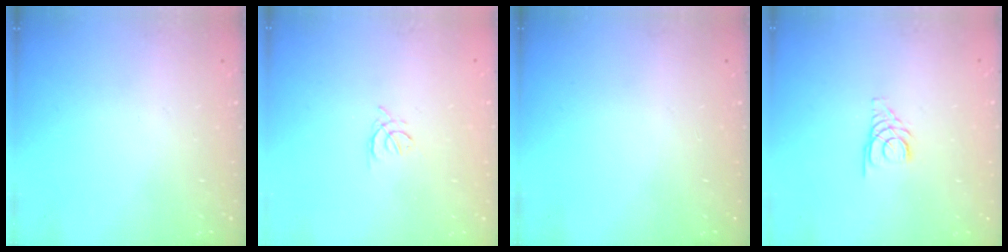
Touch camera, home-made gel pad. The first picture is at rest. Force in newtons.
{"total": 2.4, "press": 2.3, "slide": 0.6}
{"total": 0.0}
{"total": 3.2, "press": 3.1, "slide": 0.2}